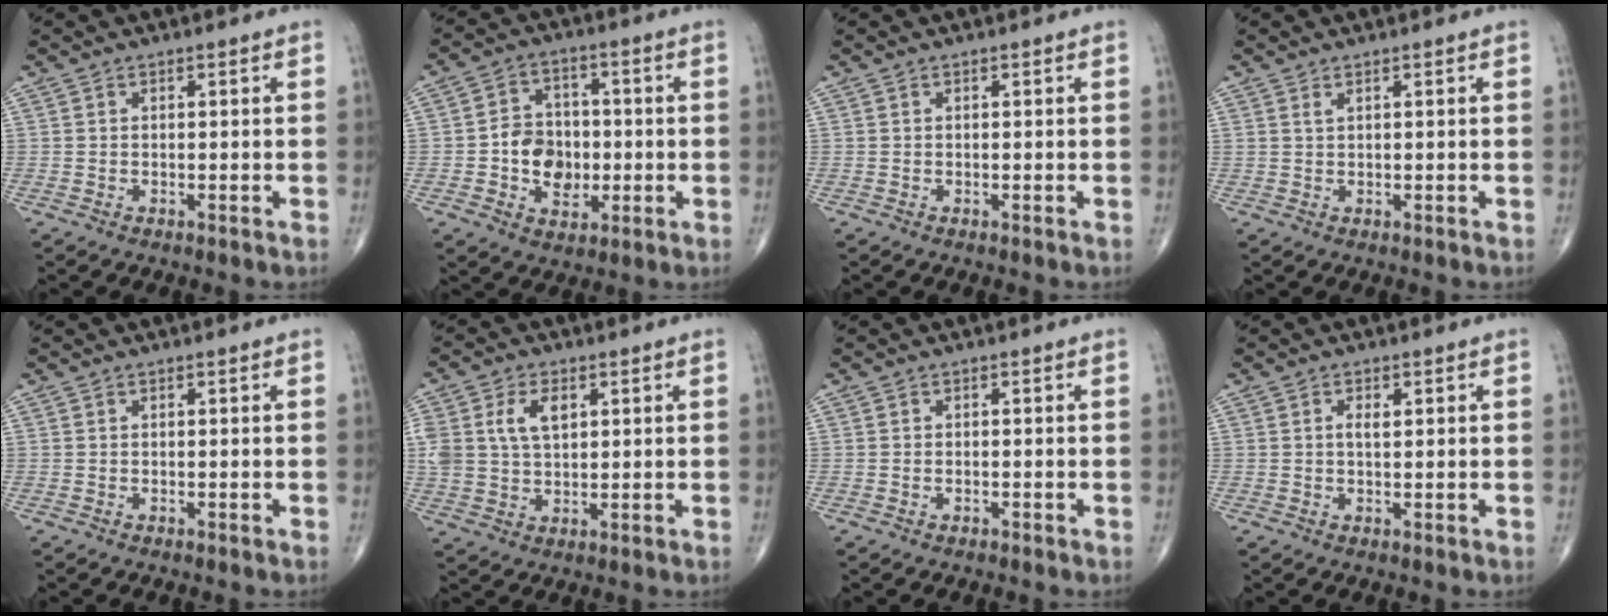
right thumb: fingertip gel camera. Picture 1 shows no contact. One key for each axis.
{"total": 9.5, "fx": -1.2, "fy": 7.4, "fz": 5.8, "tx": -0.061, "ty": 0.015, "tz": -0.021}
{"total": 0.0}
{"total": 0.9, "fx": 0.6, "fy": 0.3, "fz": 0.6, "tx": -0.012, "ty": 0.002, "tz": 0.014}
{"total": 0.0}
{"total": 9.0, "fx": 2.7, "fy": 5.7, "fz": 6.4, "tx": -0.125, "ty": 0.002, "tz": 0.056}
{"total": 0.5, "fx": -0.2, "fy": 0.3, "fz": 0.4, "tx": -0.011, "ty": 0.004, "tz": -0.002}
{"total": 2.0, "fx": 0.5, "fy": 1.0, "fz": 1.7, "tx": -0.028, "ty": 0.000, "tz": 0.008}